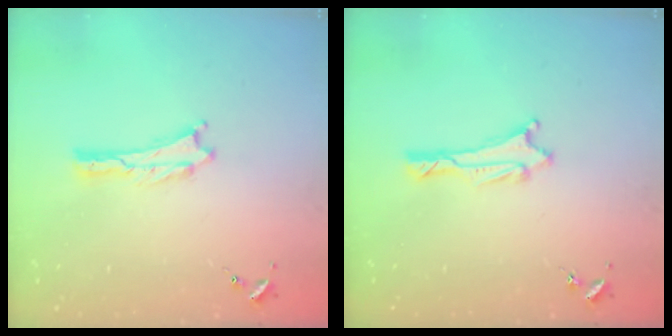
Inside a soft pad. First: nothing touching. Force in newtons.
{"total": 1.1, "press": 1.1, "slide": 0.1}